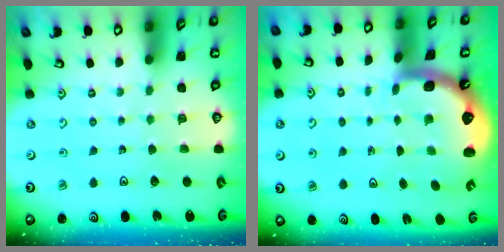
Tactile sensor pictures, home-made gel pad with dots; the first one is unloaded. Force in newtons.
{"total": 3.5, "press": 2.6, "slide": 2.3}